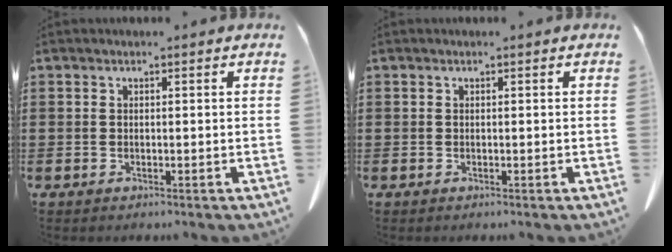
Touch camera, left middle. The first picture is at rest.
{"total": 0.0}